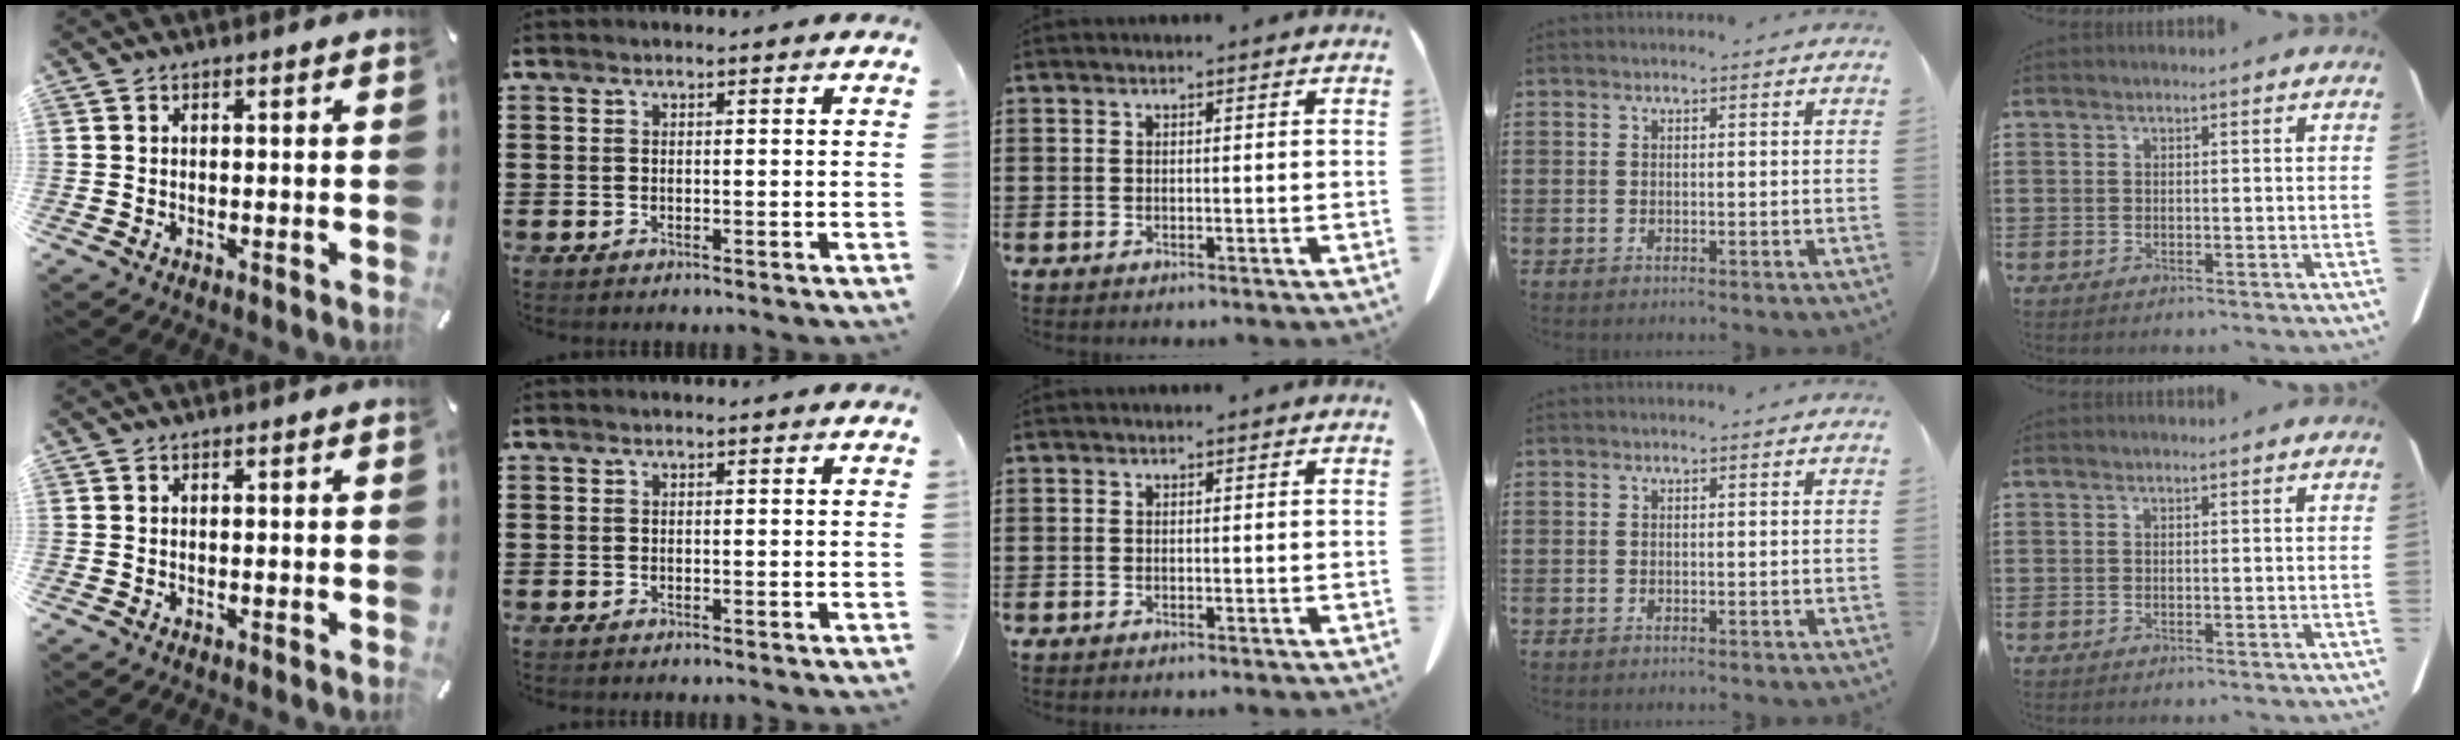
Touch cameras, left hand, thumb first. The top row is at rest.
{}